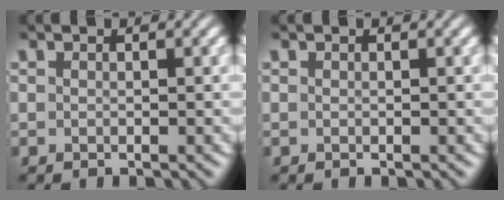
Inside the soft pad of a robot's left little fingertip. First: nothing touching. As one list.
[{"total": 0.0}]